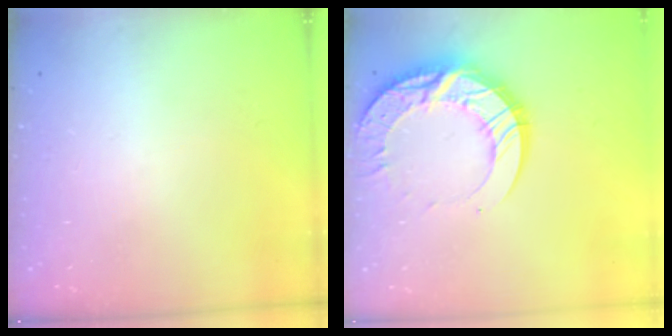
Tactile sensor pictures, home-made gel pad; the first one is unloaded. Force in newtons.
{"total": 17.3, "press": 17.2, "slide": 1.5}